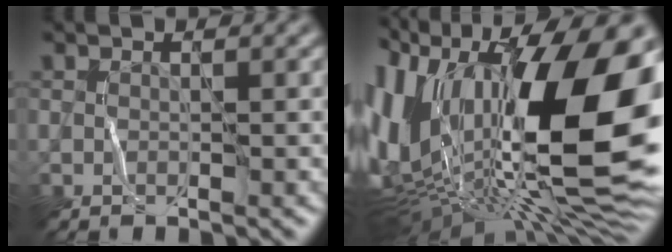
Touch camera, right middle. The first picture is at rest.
{"total": 21.1, "force": [1.9, 10.9, 18.0], "torque": [-0.337, -0.010, 0.032]}